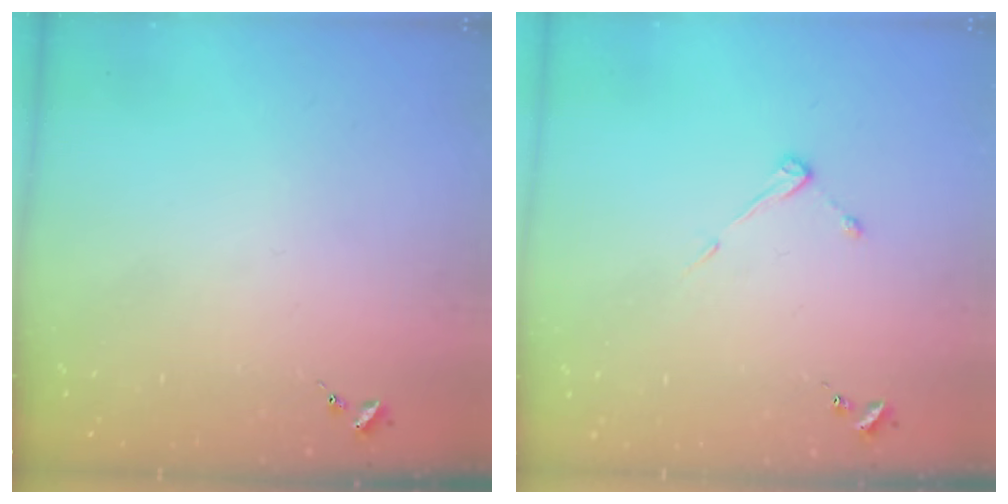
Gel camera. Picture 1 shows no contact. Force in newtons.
{"total": 4.2, "press": 4.2, "slide": 0.3}